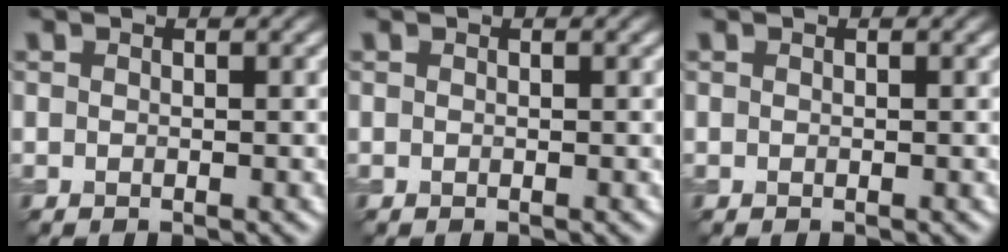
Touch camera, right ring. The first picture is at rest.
{"total": 0.0}
{"total": 0.0}